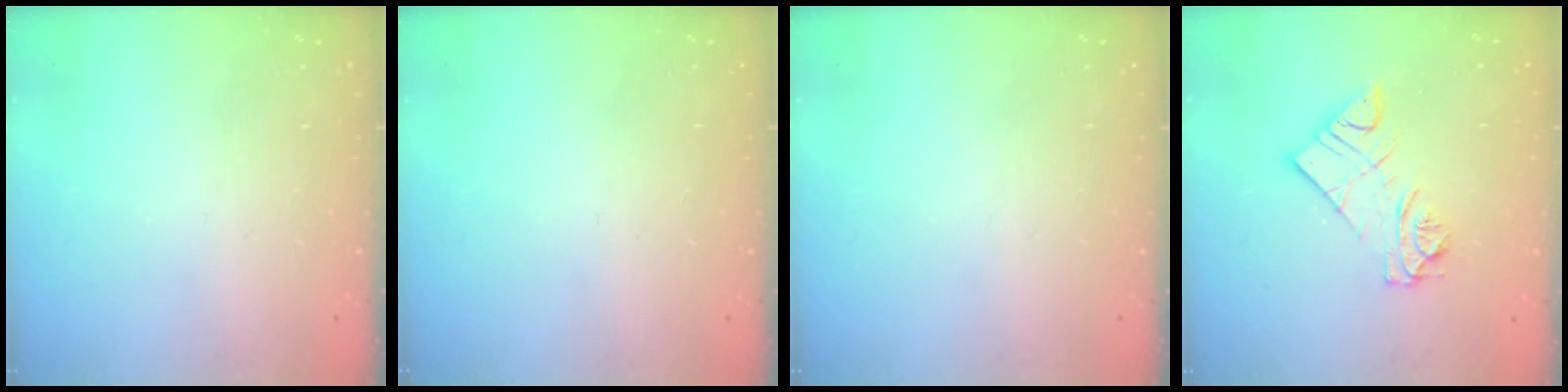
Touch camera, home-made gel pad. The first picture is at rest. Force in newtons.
{"total": 0.0}
{"total": 0.0}
{"total": 10.9, "press": 10.9, "slide": 0.8}